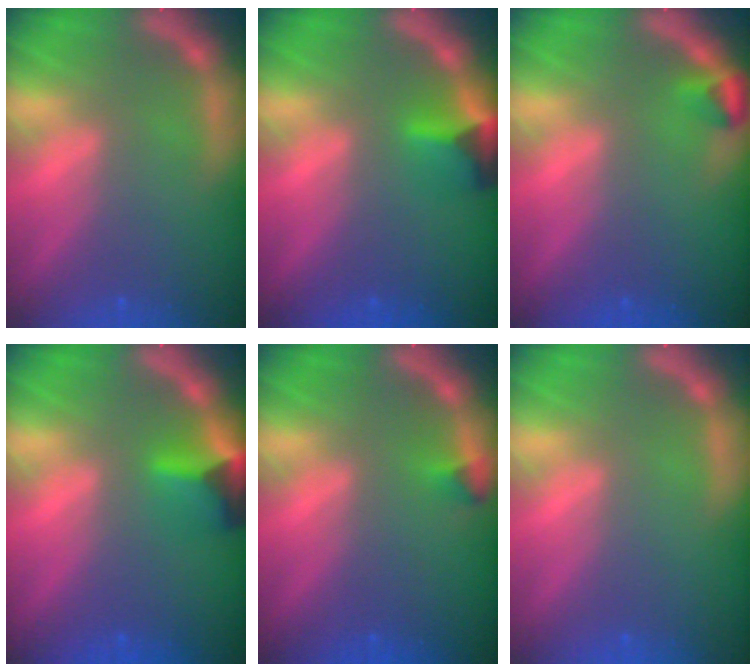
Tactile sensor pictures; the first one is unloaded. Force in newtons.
{"total": 3.4}
{"total": 1.5}
{"total": 3.9}
{"total": 0.9}
{"total": 0.0}